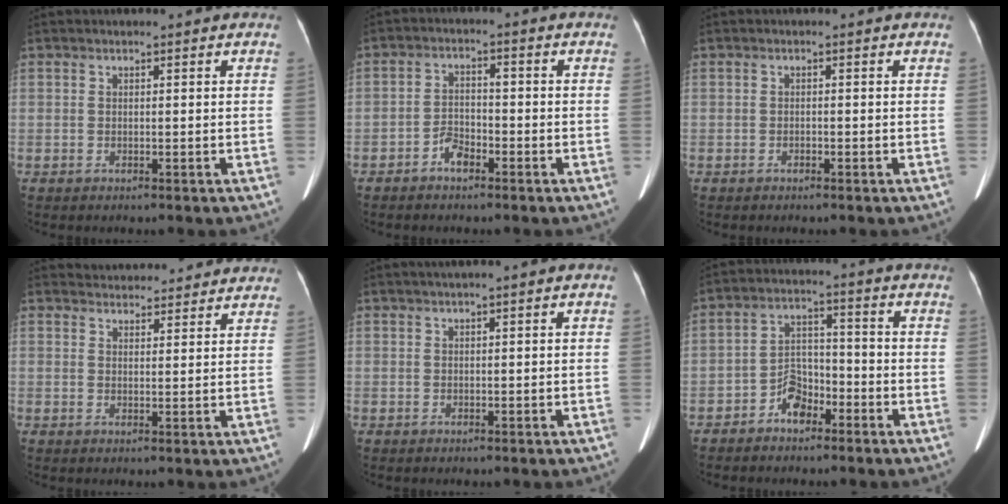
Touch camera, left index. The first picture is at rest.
{"total": 3.4, "force": [-2.2, 1.8, 1.9], "torque": [-0.038, 0.009, -0.040]}
{"total": 0.5, "force": [-0.4, 0.2, 0.3], "torque": [-0.005, 0.000, -0.006]}
{"total": 8.9, "force": [8.5, 2.3, 1.3], "torque": [-0.006, 0.025, 0.097]}
{"total": 1.1, "force": [0.3, 0.0, 1.1], "torque": [-0.020, 0.009, 0.007]}
{"total": 5.5, "force": [-3.4, 3.2, 2.9], "torque": [-0.053, 0.021, -0.062]}